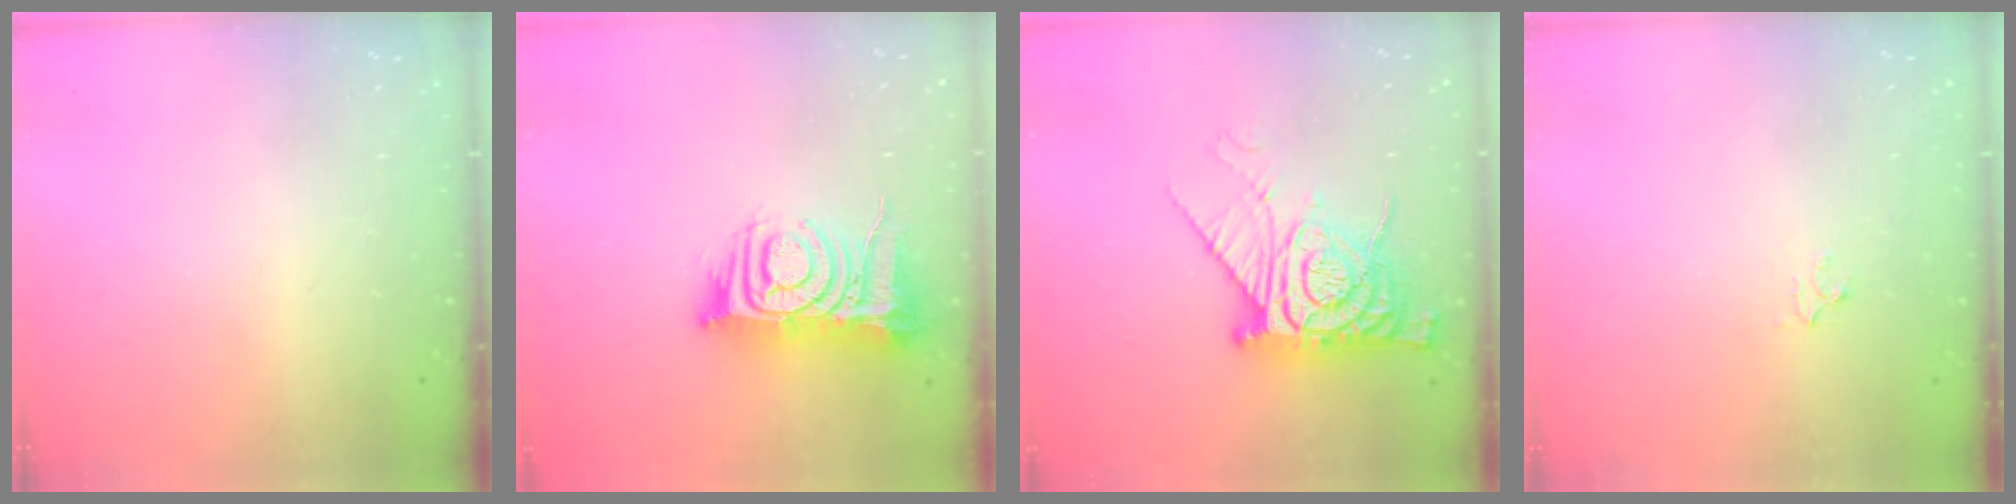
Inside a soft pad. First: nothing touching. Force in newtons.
{"total": 12.8, "press": 12.7, "slide": 1.6}
{"total": 13.0, "press": 12.9, "slide": 1.0}
{"total": 3.0, "press": 3.0, "slide": 0.5}